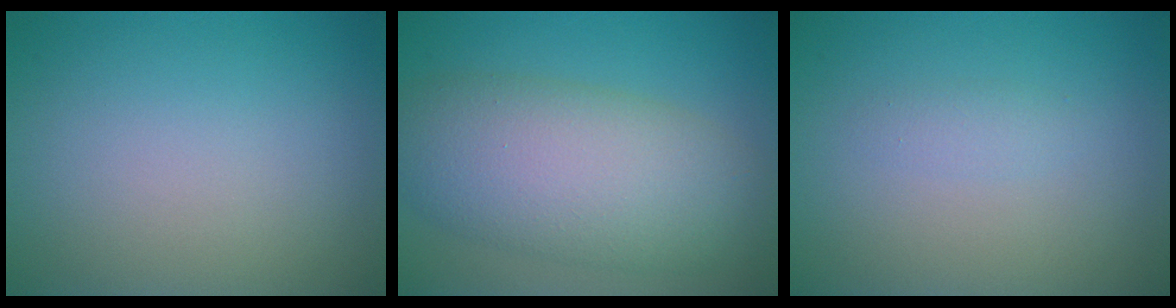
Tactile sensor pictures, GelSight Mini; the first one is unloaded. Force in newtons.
{"total": 8.9, "press": 8.9, "slide": 0.3}
{"total": 0.9, "press": 0.9, "slide": 0.0}